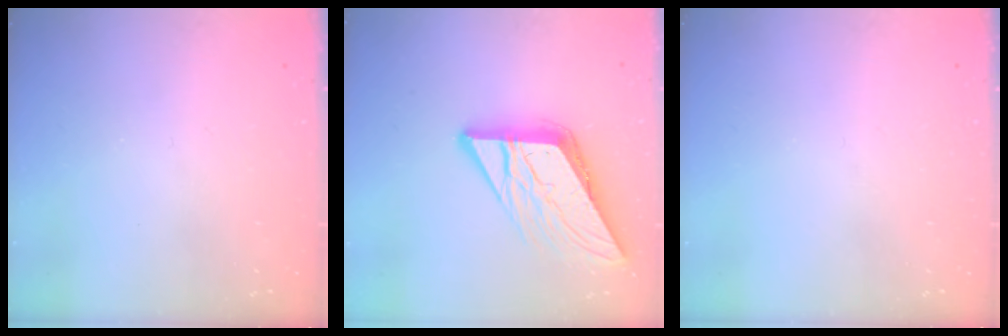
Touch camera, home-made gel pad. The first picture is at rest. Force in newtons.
{"total": 11.5, "press": 11.4, "slide": 1.1}
{"total": 0.0}